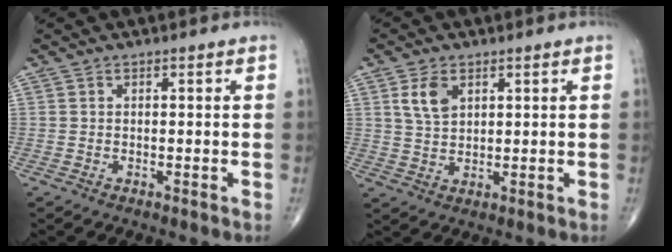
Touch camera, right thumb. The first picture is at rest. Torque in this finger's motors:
{"motor_torque": [-0.45, 0.62, 0.65, 0.28, 0.03]}